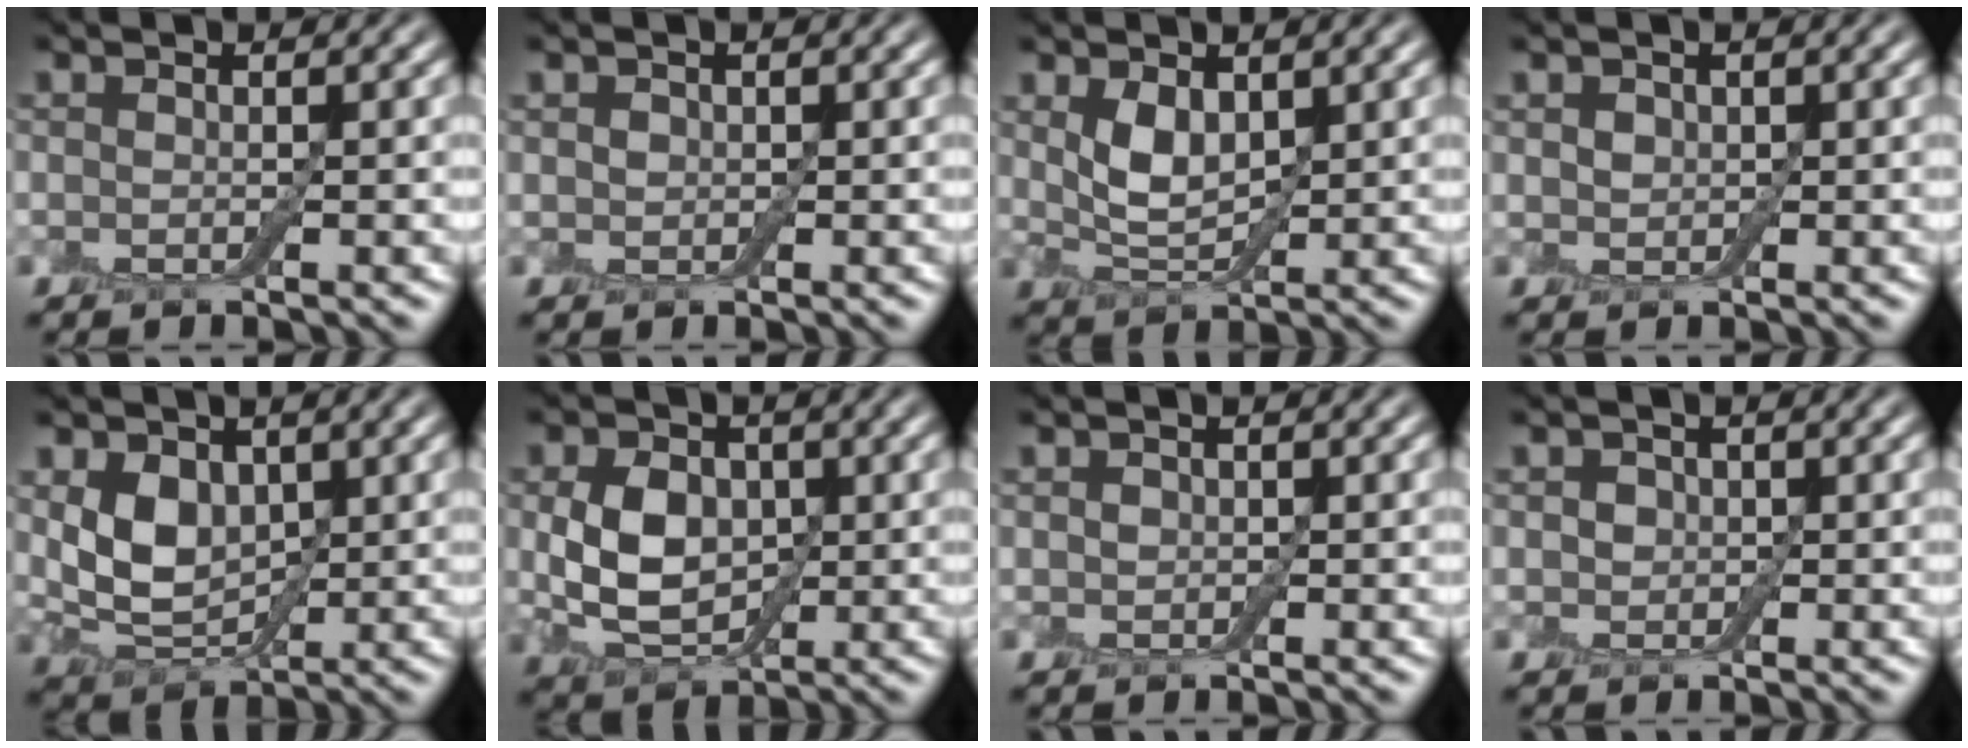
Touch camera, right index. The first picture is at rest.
{"total": 0.6, "force": [0.2, 0.5, 0.2], "torque": [-0.004, 0.003, 0.001]}
{"total": 3.0, "force": [1.2, 1.6, 2.2], "torque": [-0.052, -0.002, 0.029]}
{"total": 0.9, "force": [0.4, 0.7, 0.3], "torque": [-0.006, 0.002, 0.007]}
{"total": 4.2, "force": [1.1, 3.0, 2.8], "torque": [-0.059, -0.006, 0.024]}
{"total": 5.1, "force": [0.3, 3.7, 3.5], "torque": [-0.075, -0.001, 0.007]}
{"total": 0.6, "force": [0.2, 0.5, 0.2], "torque": [-0.004, 0.003, 0.002]}
{"total": 1.3, "force": [0.3, 1.2, 0.5], "torque": [-0.008, 0.007, -0.003]}